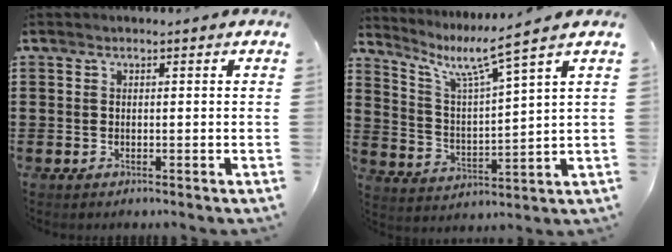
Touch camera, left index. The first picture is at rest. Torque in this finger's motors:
{"motor_torque": [-0.24, 0.25, -0.08, 0.03]}